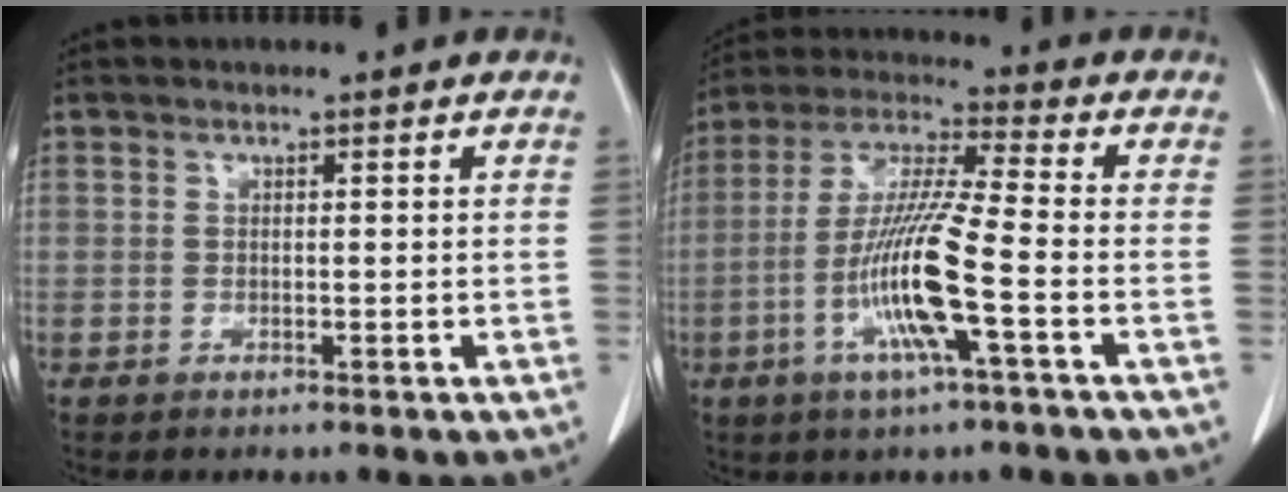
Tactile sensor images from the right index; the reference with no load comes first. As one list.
[{"total": 12.8, "force": [-3.9, 0.1, 12.2], "torque": [-0.250, -0.005, -0.082]}]